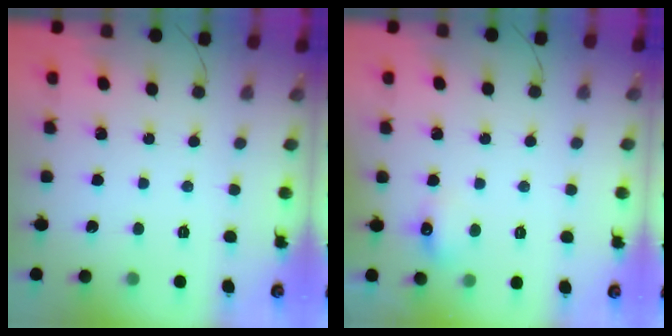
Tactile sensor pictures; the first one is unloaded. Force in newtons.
{"total": 5.6, "press": 5.5, "slide": 1.4}